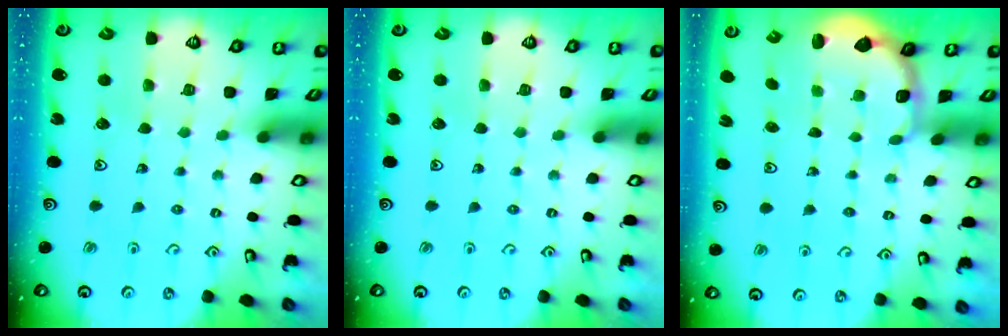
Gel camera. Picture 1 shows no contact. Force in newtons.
{"total": 0.0}
{"total": 2.6, "press": 2.1, "slide": 1.5}